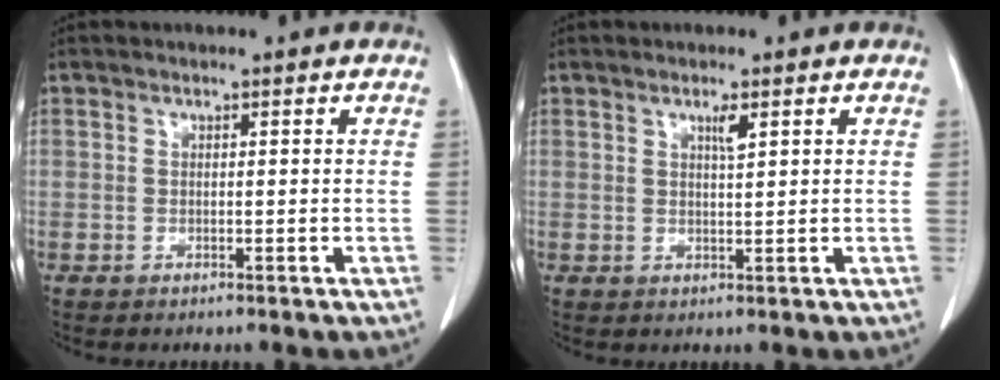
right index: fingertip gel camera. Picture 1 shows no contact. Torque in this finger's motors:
{"motor_torque": [0.18, -0.06, 0.01, 0.03]}